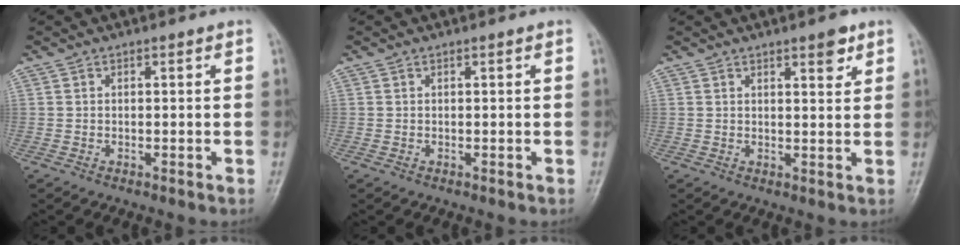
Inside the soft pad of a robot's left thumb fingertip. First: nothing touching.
{"total": 0.0}
{"total": 3.7, "force": [2.4, 1.2, 2.6], "torque": [-0.025, -0.013, 0.031]}